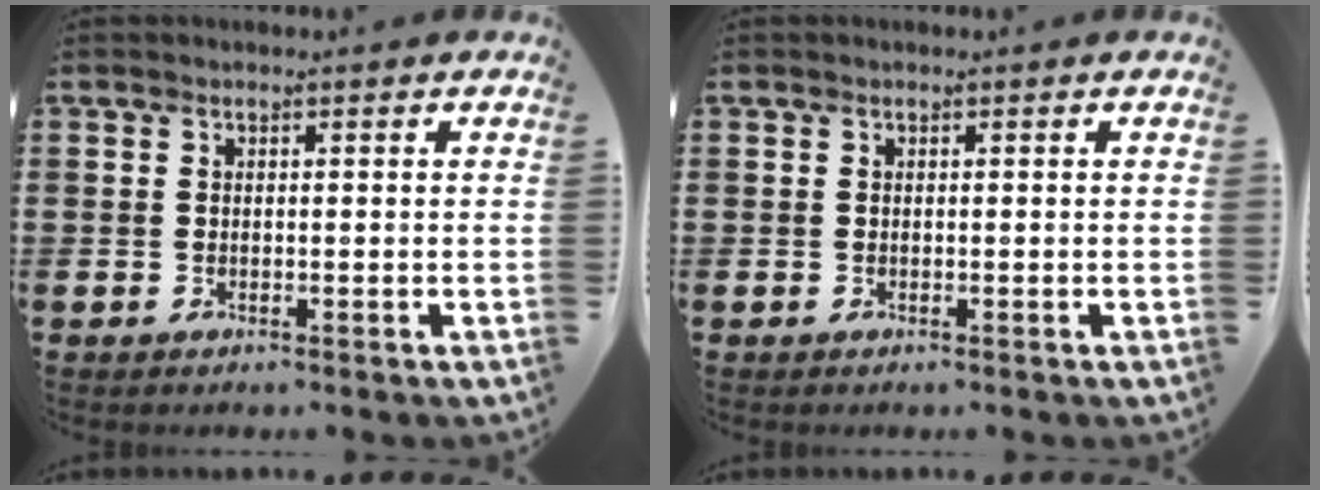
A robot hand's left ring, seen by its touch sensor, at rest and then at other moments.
{"total": 0.0}